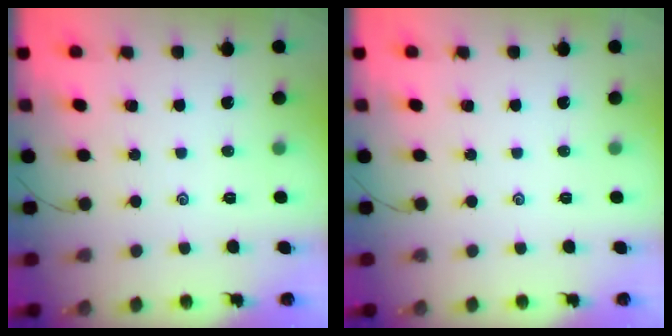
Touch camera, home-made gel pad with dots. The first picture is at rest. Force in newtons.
{"total": 0.0}